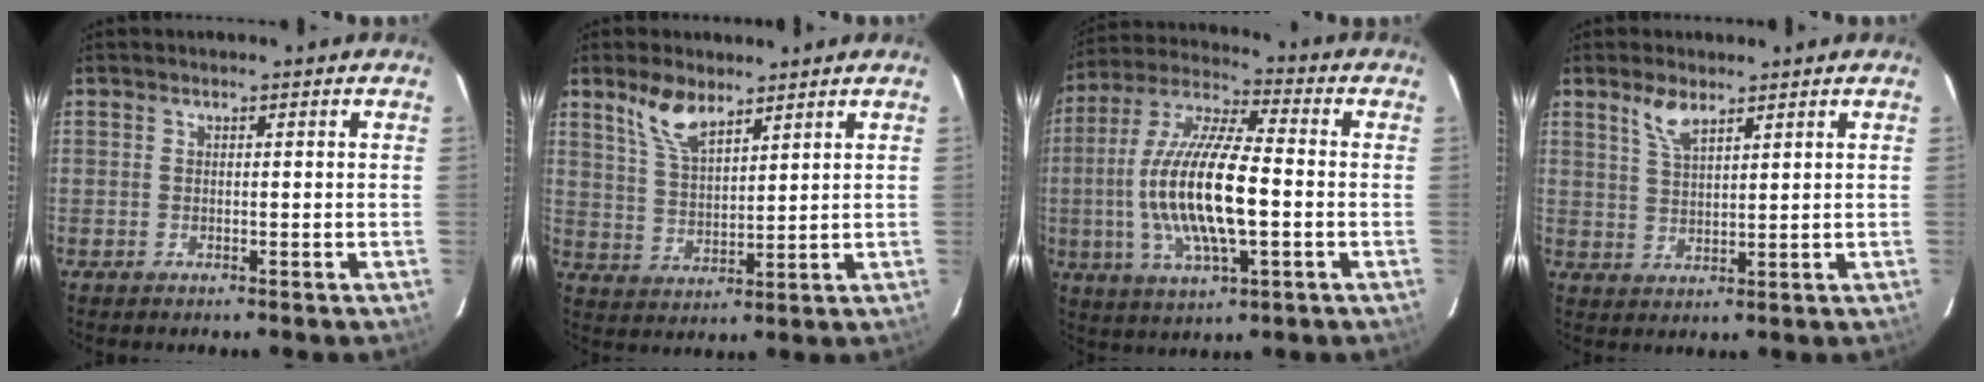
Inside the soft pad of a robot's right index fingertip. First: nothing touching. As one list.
[{"total": 7.6, "force": [5.4, 3.0, 4.4], "torque": [-0.085, 0.008, 0.112]}, {"total": 17.4, "force": [-2.0, 4.9, 16.5], "torque": [-0.330, 0.000, -0.039]}, {"total": 4.6, "force": [3.2, 1.6, 2.8], "torque": [-0.056, 0.002, 0.064]}]